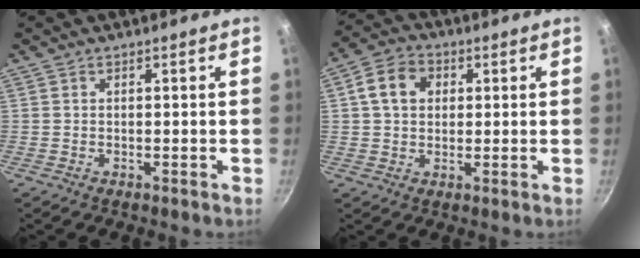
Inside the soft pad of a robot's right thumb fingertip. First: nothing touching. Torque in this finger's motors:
{"motor_torque": [0.21, 1.90, 0.71, -0.21, 0.04]}